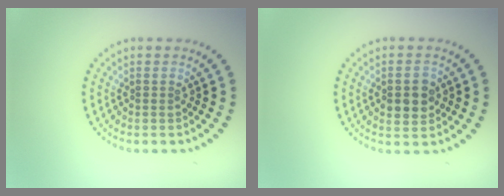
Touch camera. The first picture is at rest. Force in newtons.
{"total": 3.0, "press": 3.0, "slide": 0.2}